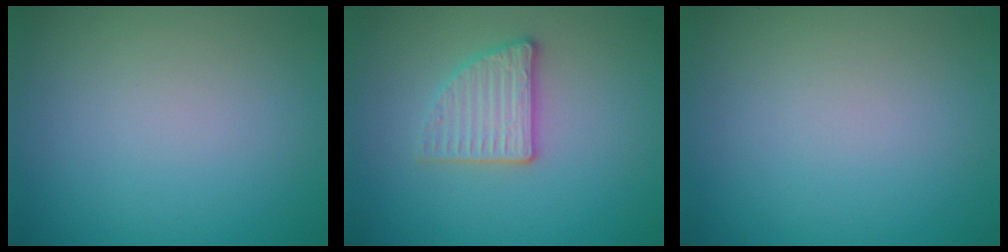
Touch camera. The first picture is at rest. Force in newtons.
{"total": 2.9, "press": 2.7, "slide": 1.1}
{"total": 0.0}